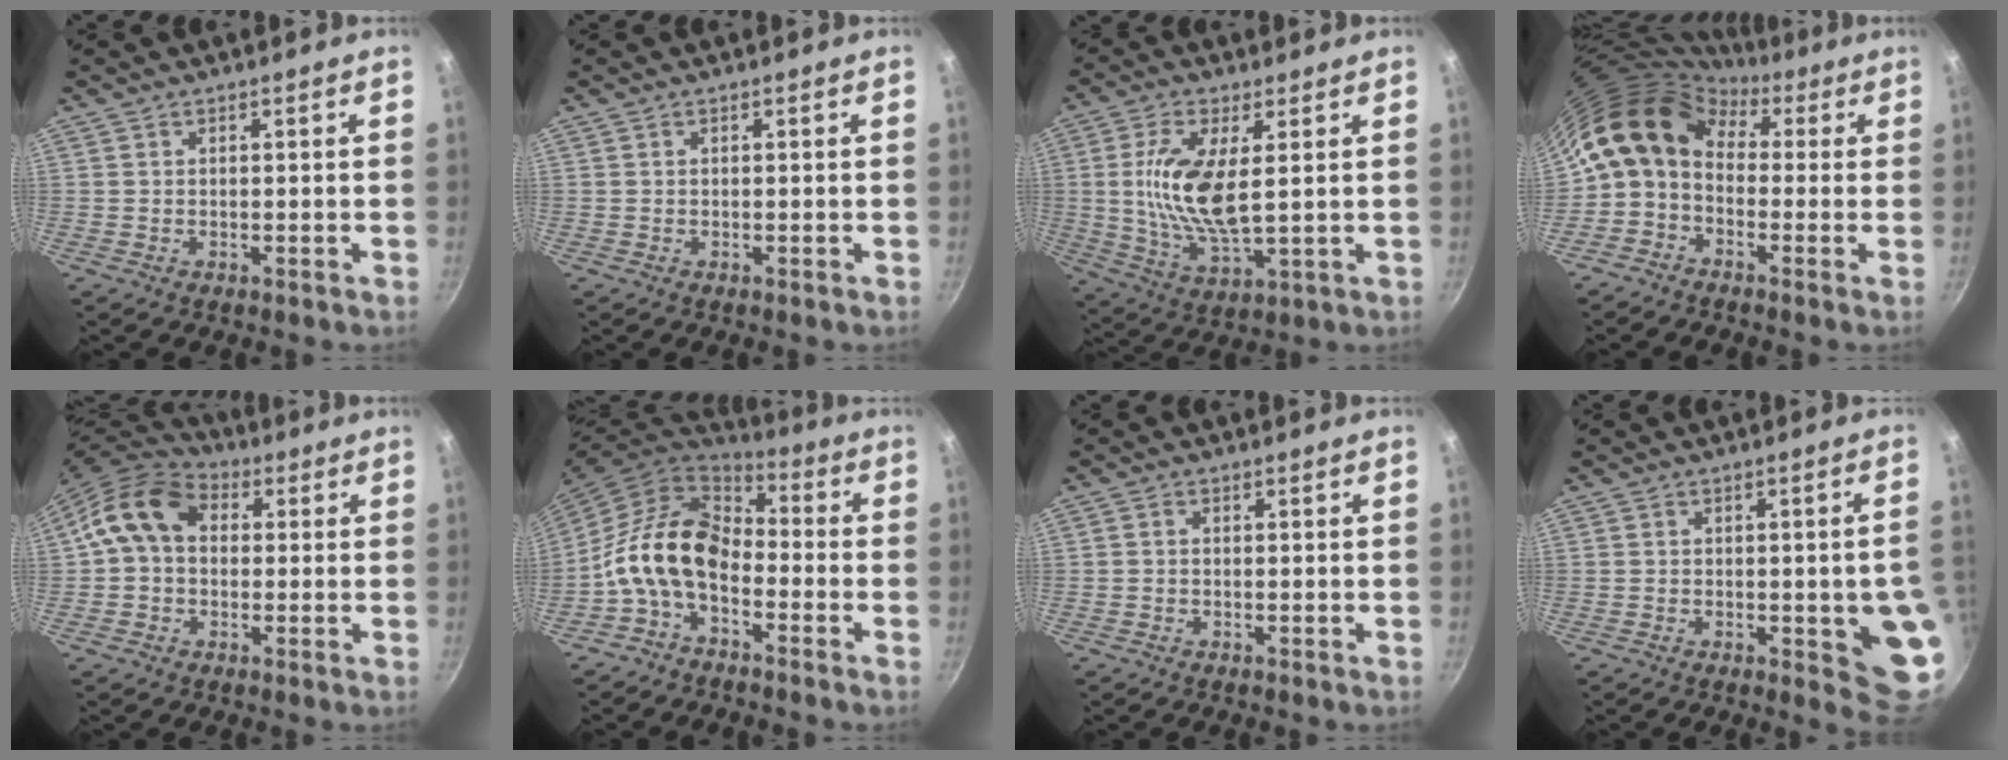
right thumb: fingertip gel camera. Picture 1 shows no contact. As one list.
[{"total": 0.0}, {"total": 12.5, "force": [2.1, 5.0, 11.2], "torque": [-0.225, -0.012, 0.044]}, {"total": 11.3, "force": [1.4, 8.6, 7.2], "torque": [-0.112, 0.033, -0.003]}, {"total": 11.5, "force": [1.6, 8.8, 7.2], "torque": [-0.101, 0.023, 0.007]}, {"total": 14.2, "force": [-3.8, 9.2, 10.2], "torque": [-0.176, 0.054, -0.095]}, {"total": 0.7, "force": [-0.2, 0.5, 0.4], "torque": [-0.006, 0.004, -0.005]}, {"total": 10.0, "force": [-1.7, 3.3, 9.3], "torque": [-0.075, 0.005, -0.017]}]